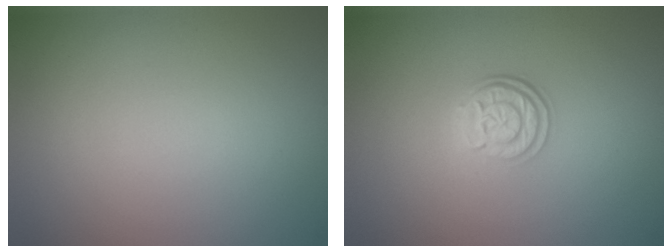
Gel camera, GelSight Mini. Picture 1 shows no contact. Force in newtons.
{"total": 3.0, "press": 2.4, "slide": 1.8}